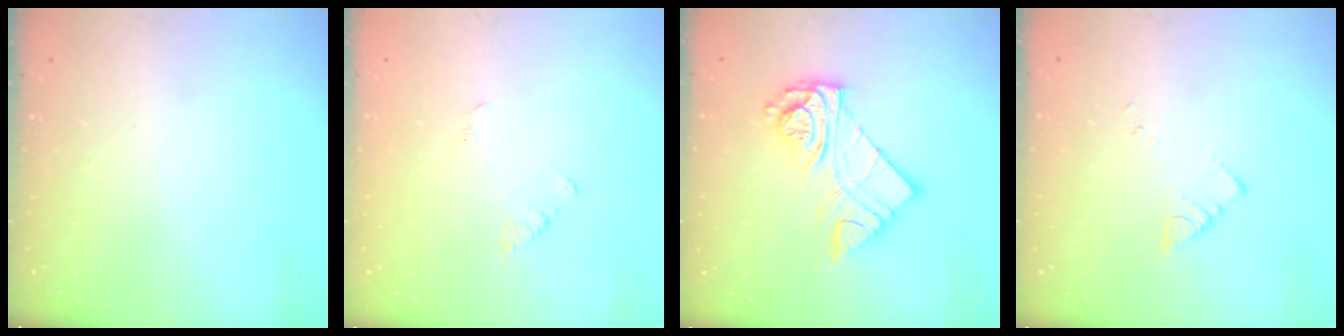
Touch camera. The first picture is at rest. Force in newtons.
{"total": 2.9, "press": 2.9, "slide": 0.3}
{"total": 12.4, "press": 12.4, "slide": 0.9}
{"total": 2.5, "press": 2.5, "slide": 0.3}